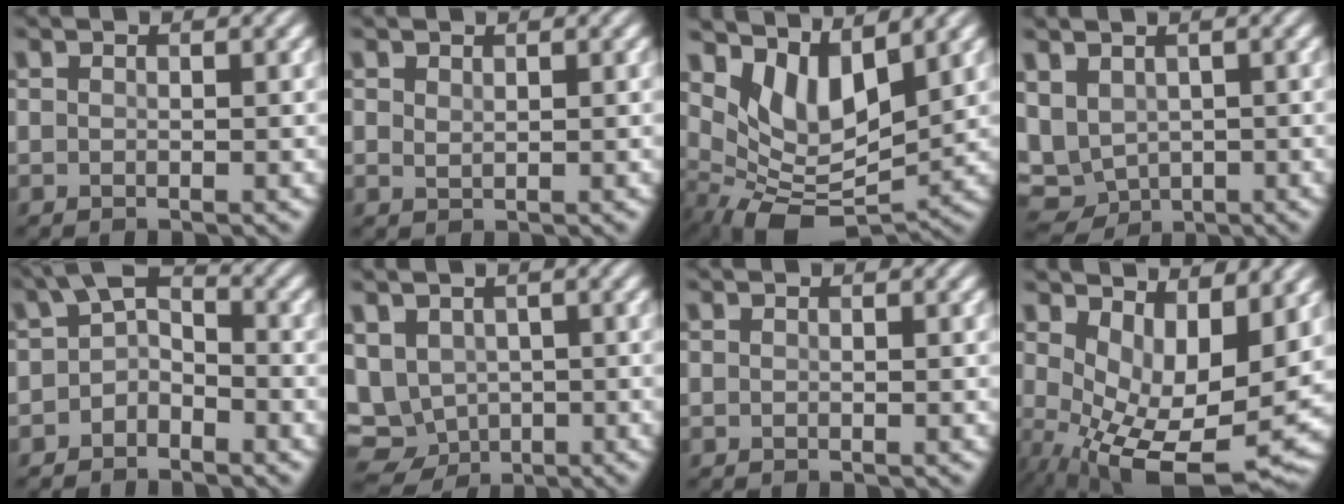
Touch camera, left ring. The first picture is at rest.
{"total": 0.8, "force": [0.5, 0.5, 0.4], "torque": [-0.010, -0.002, 0.012]}
{"total": 6.7, "force": [2.8, 3.4, 5.1], "torque": [-0.096, -0.019, 0.059]}
{"total": 4.9, "force": [0.3, 3.9, 2.9], "torque": [-0.070, -0.014, 0.017]}
{"total": 3.1, "force": [-1.3, 2.0, 2.1], "torque": [-0.032, 0.013, -0.032]}
{"total": 6.2, "force": [-0.2, 5.2, 3.3], "torque": [-0.060, -0.011, 0.011]}
{"total": 0.0}
{"total": 10.1, "force": [0.8, 5.1, 8.7], "torque": [-0.145, -0.032, 0.028]}